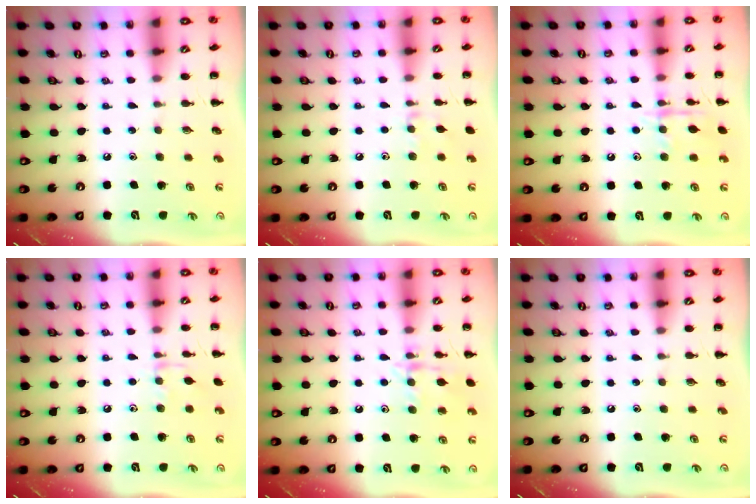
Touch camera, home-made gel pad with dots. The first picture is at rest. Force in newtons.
{"total": 6.6, "press": 6.4, "slide": 1.8}
{"total": 10.6, "press": 10.6, "slide": 0.7}
{"total": 6.4, "press": 6.2, "slide": 1.4}
{"total": 11.2, "press": 11.1, "slide": 0.7}
{"total": 0.0}